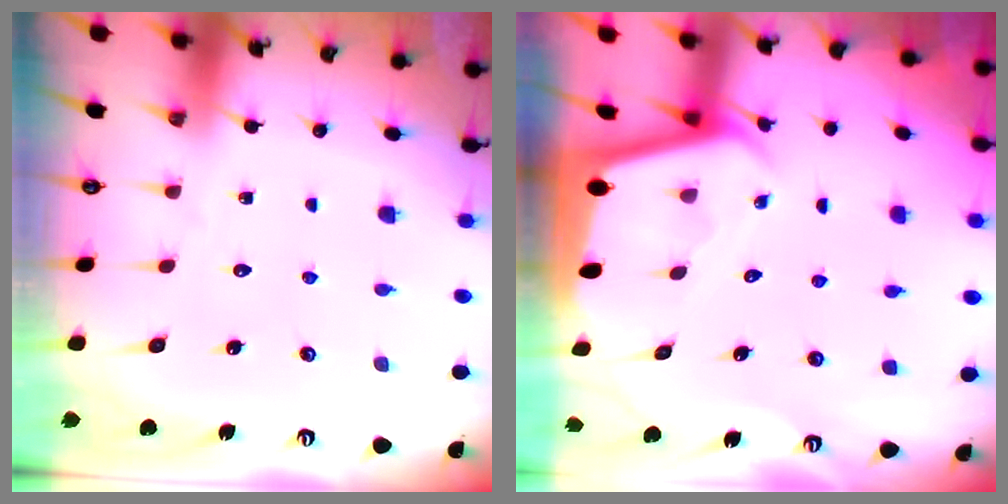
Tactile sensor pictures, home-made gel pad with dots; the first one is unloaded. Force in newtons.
{"total": 1.9, "press": 1.9, "slide": 0.1}